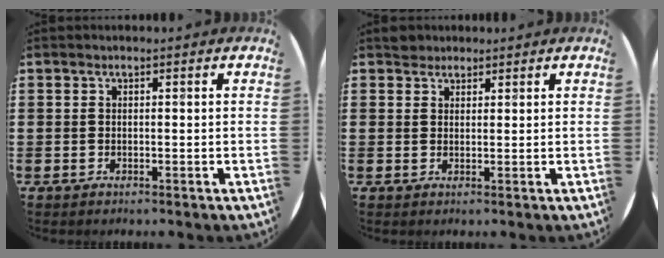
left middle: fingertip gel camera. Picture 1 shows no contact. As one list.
[{"total": 1.8, "force": [1.7, 0.7, -0.1], "torque": [0.006, 0.001, 0.032]}]